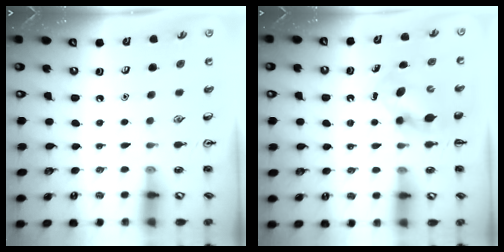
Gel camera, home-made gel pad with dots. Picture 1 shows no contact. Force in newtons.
{"total": 5.9, "press": 5.8, "slide": 0.5}